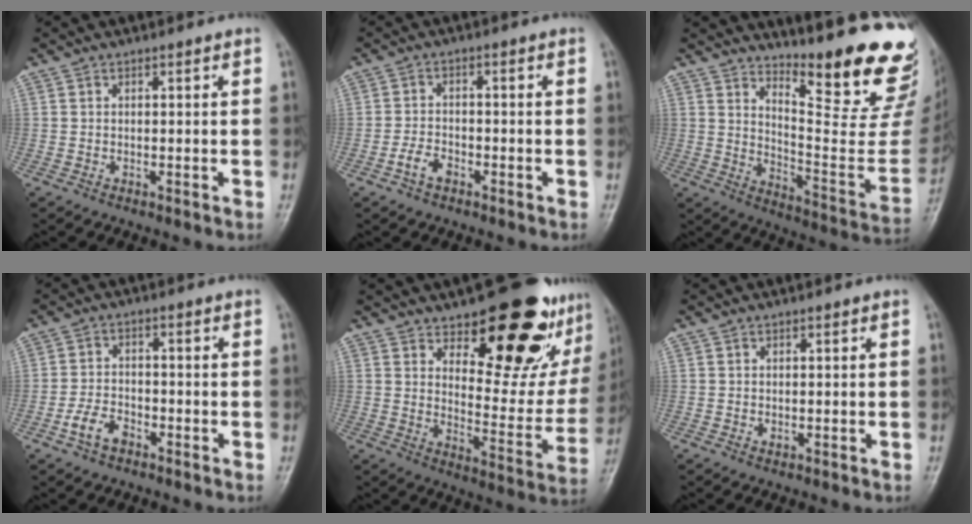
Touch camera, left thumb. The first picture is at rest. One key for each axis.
{"total": 3.7, "fx": -2.1, "fy": 2.2, "fz": 2.0, "tx": -0.036, "ty": 0.015, "tz": -0.041}
{"total": 24.5, "fx": 18.6, "fy": 5.3, "fz": 15.0, "tx": -0.177, "ty": -0.164, "tz": 0.251}
{"total": 4.9, "fx": -2.8, "fy": 2.9, "fz": 2.8, "tx": -0.050, "ty": 0.018, "tz": -0.055}
{"total": 23.3, "fx": 14.3, "fy": 9.2, "fz": 15.9, "tx": -0.159, "ty": -0.095, "tz": 0.206}
{"total": 0.8, "fx": 0.0, "fy": 0.6, "fz": 0.5, "tx": -0.006, "ty": -0.001, "tz": 0.001}